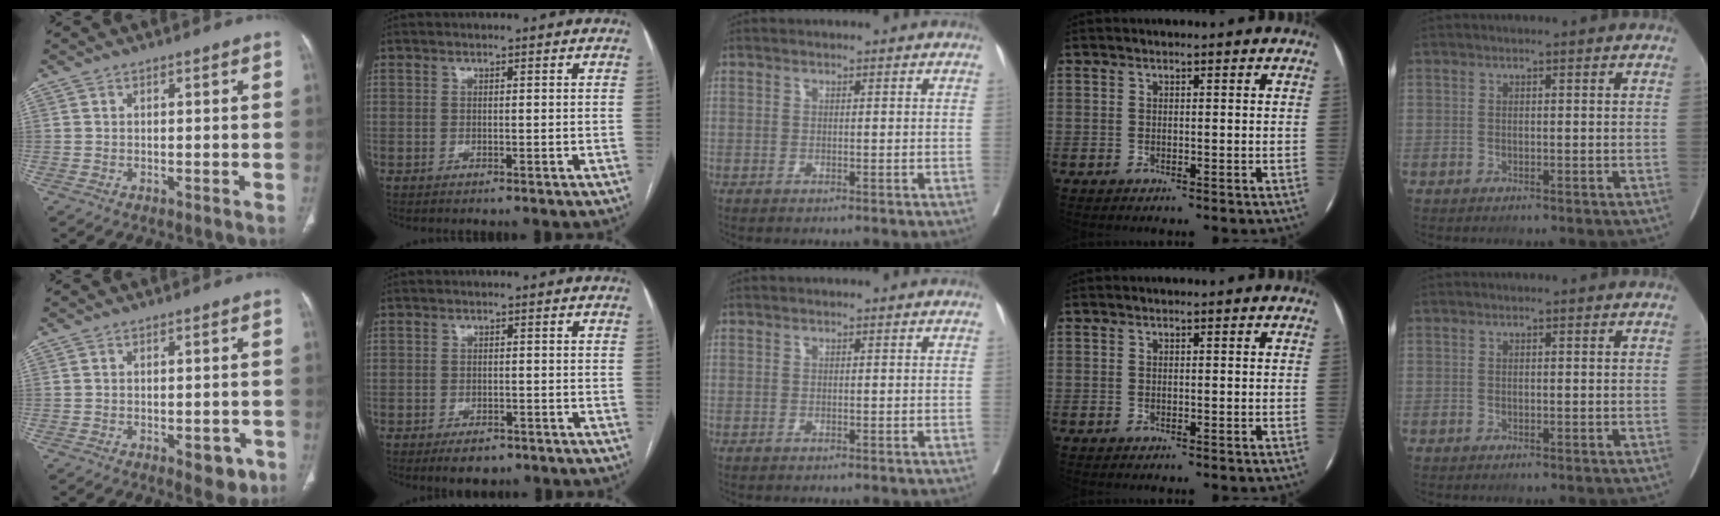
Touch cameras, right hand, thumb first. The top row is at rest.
{"thumb": {"total": 4.7, "force": [-2.1, 2.4, 3.4], "torque": [-0.023, 0.004, -0.021]}, "index": {"total": 3.2, "force": [-2.1, 1.8, 1.6], "torque": [-0.026, -0.001, -0.024]}}